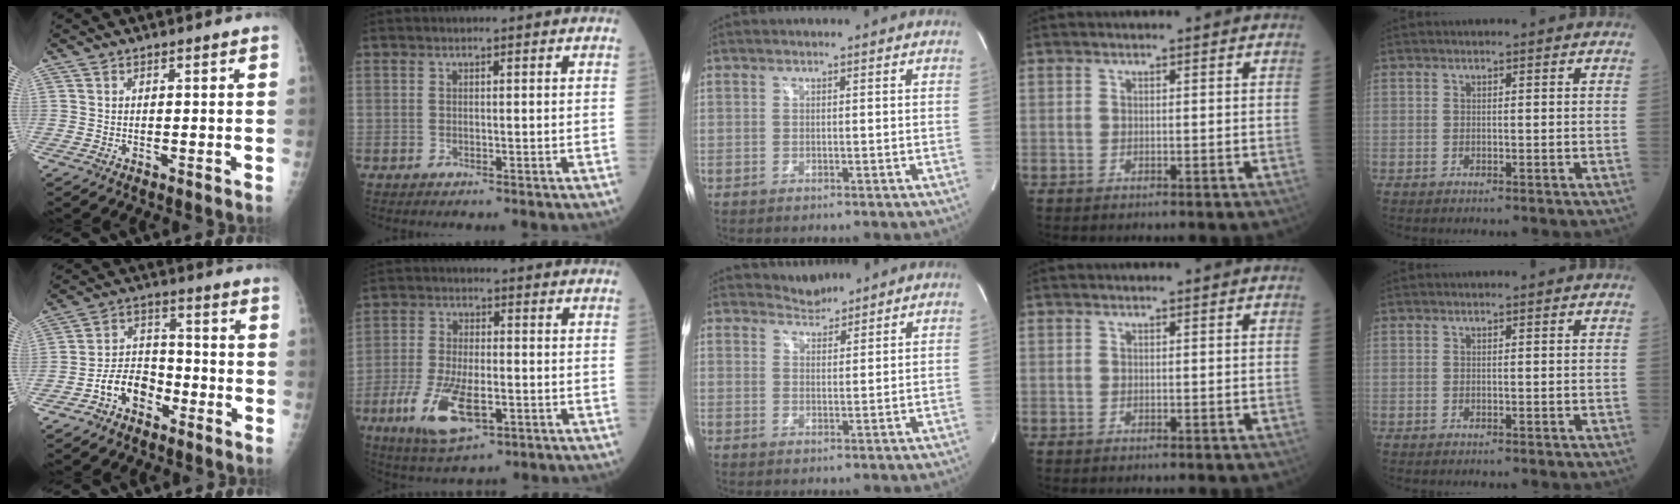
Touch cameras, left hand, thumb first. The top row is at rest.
{"thumb": {"total": 8.3, "force": [-4.4, 5.6, 4.3], "torque": [-0.058, 0.041, -0.083]}, "index": {"total": 10.3, "force": [-4.0, 4.1, 8.6], "torque": [-0.179, -0.012, -0.067]}, "middle": {"total": 2.7, "force": [2.6, 0.5, -0.5], "torque": [0.005, 0.004, 0.049]}}